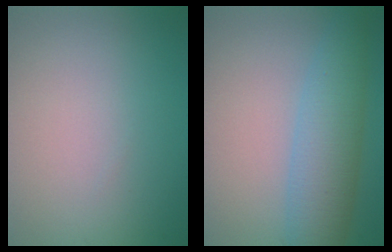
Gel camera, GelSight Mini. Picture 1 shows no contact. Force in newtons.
{"total": 5.4, "press": 5.4, "slide": 0.2}